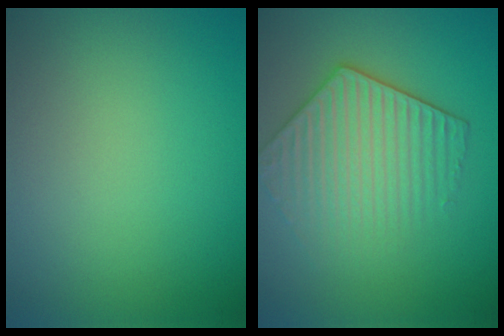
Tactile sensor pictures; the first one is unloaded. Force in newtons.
{"total": 4.4, "press": 3.8, "slide": 2.3}